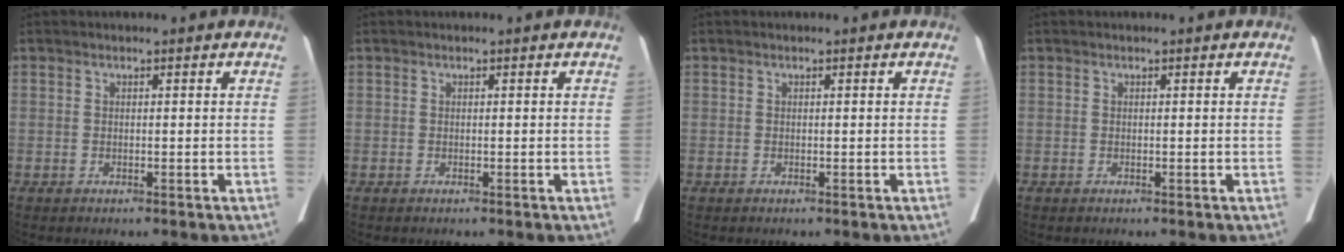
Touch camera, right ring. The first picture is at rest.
{"total": 0.0}
{"total": 0.0}
{"total": 0.0}